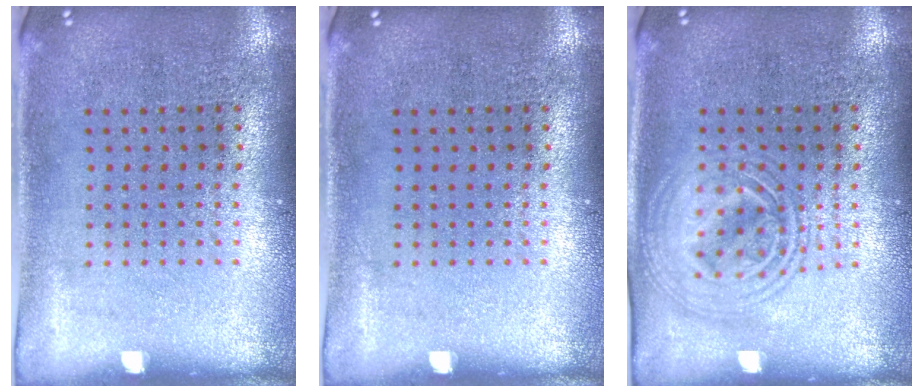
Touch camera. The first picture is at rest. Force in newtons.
{"total": 0.0}
{"total": 2.4, "press": 2.4, "slide": 0.2}